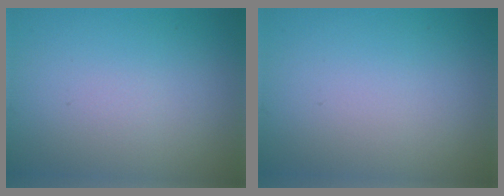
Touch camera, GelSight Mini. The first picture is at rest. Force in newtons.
{"total": 0.0}